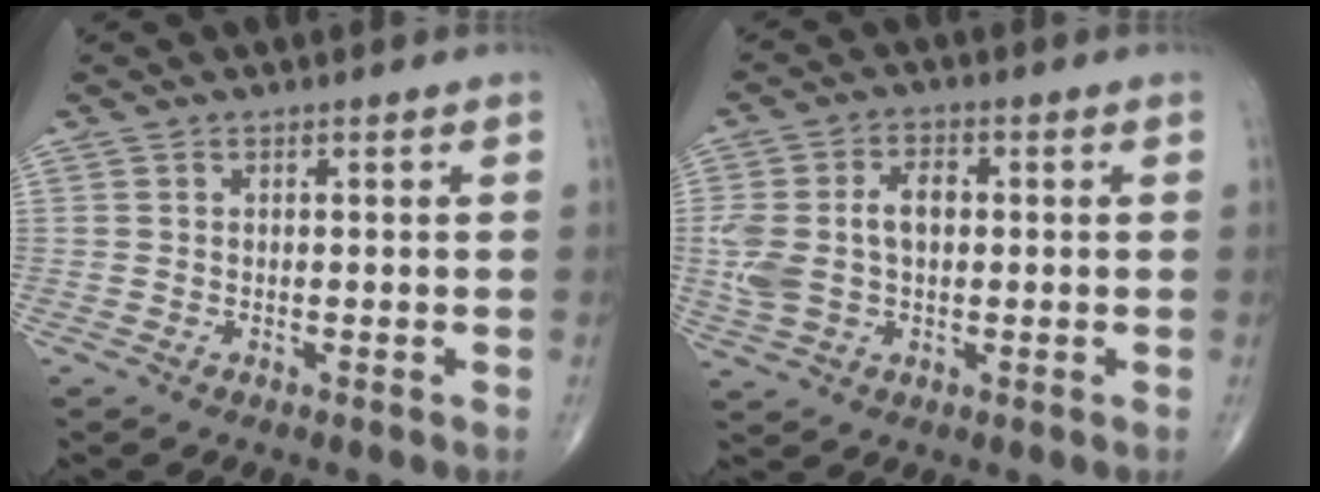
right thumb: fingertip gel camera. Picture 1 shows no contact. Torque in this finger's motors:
{"motor_torque": [1.52, 1.40, 1.17, 0.18, 0.10]}